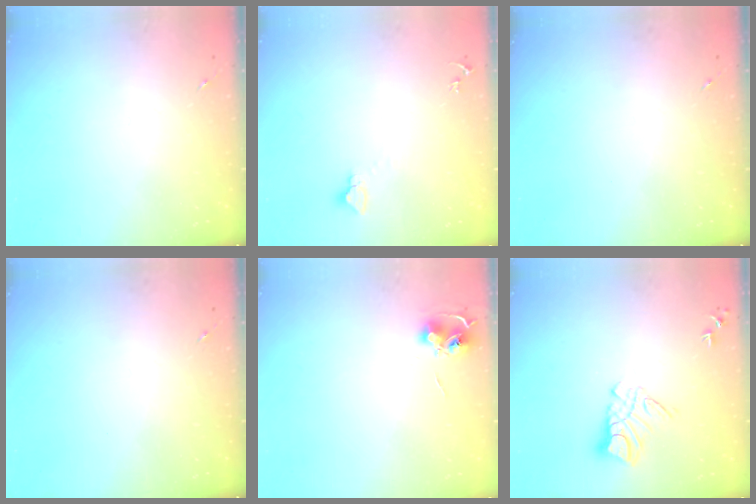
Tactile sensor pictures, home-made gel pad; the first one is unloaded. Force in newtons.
{"total": 2.8, "press": 2.8, "slide": 0.2}
{"total": 0.0}
{"total": 0.0}
{"total": 6.8, "press": 6.8, "slide": 0.7}
{"total": 10.5, "press": 10.4, "slide": 1.0}